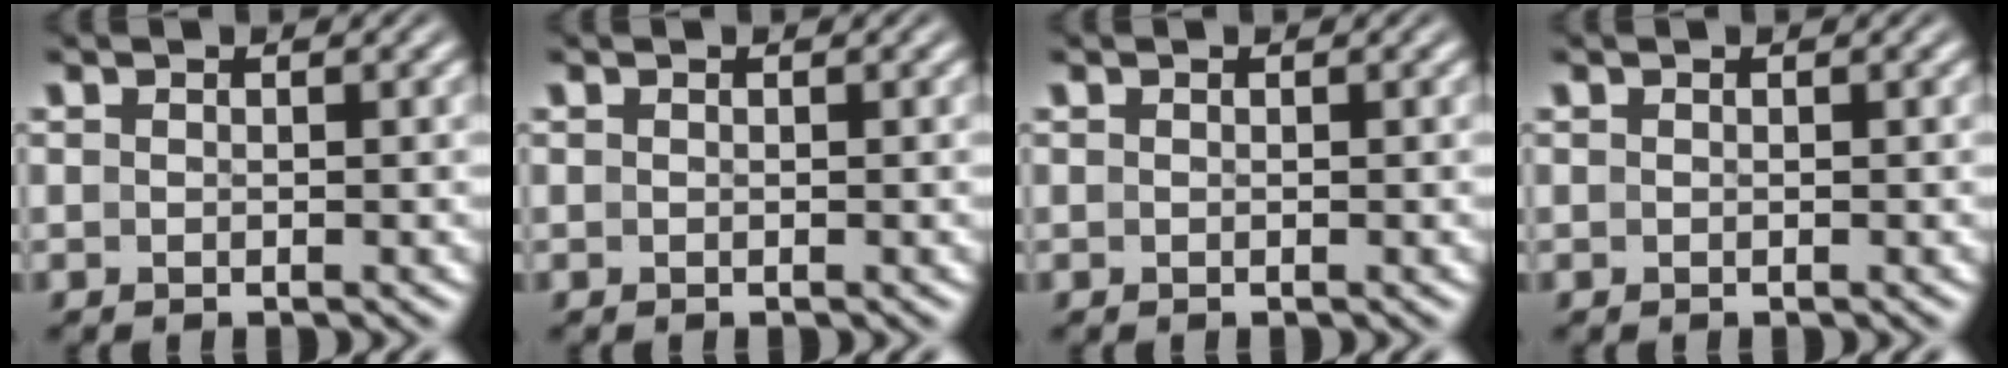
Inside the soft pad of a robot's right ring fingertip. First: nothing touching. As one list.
[{"total": 0.0}, {"total": 0.0}, {"total": 0.0}]